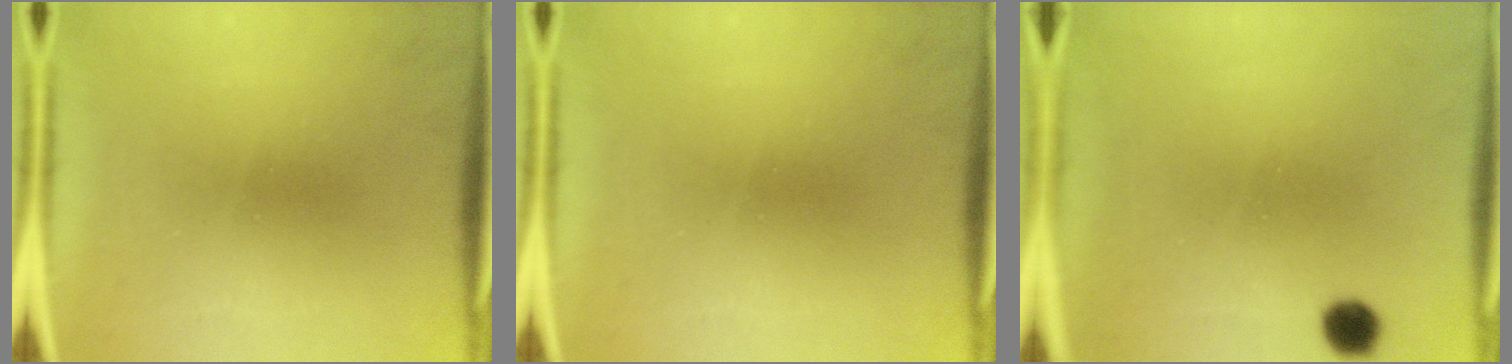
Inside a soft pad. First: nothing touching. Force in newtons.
{"total": 0.0}
{"total": 3.2}